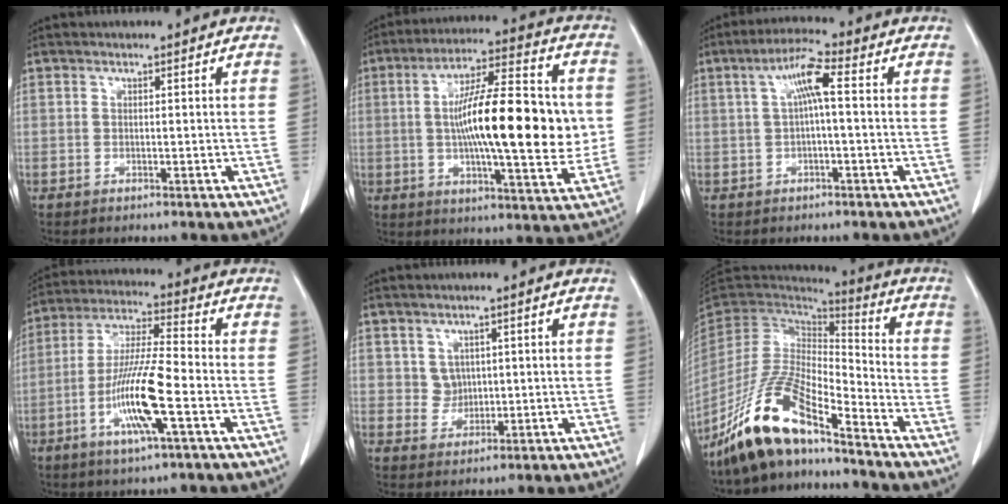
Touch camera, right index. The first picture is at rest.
{"total": 20.5, "force": [0.5, 4.0, 20.0], "torque": [-0.330, 0.015, 0.006]}
{"total": 5.5, "force": [0.9, 0.5, 5.4], "torque": [-0.102, 0.020, 0.017]}
{"total": 12.2, "force": [-4.0, 0.7, 11.5], "torque": [-0.230, -0.007, -0.076]}
{"total": 2.7, "force": [0.9, 2.5, 0.7], "torque": [-0.011, 0.001, 0.022]}
{"total": 15.5, "force": [-11.5, 3.2, 9.9], "torque": [-0.196, -0.006, -0.216]}